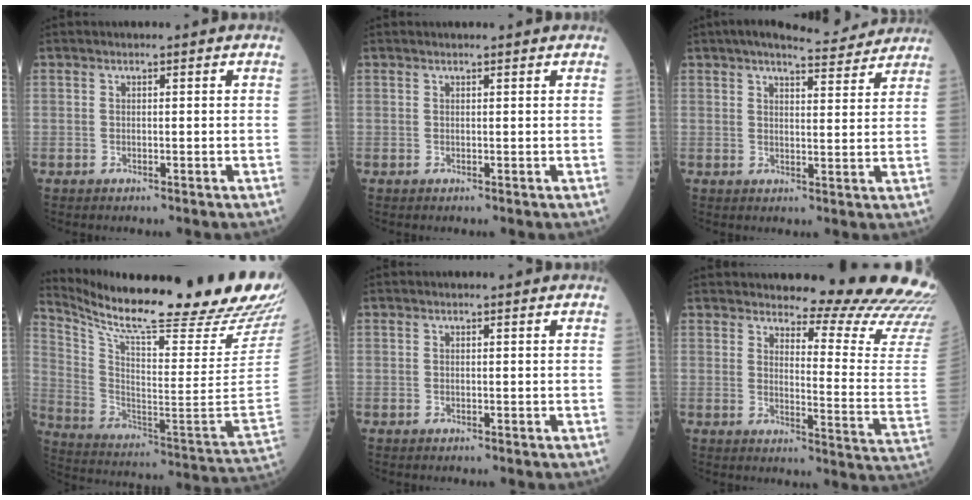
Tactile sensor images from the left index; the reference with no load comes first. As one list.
[{"total": 1.7, "force": [1.6, 0.1, 0.5], "torque": [-0.009, 0.012, 0.020]}, {"total": 9.4, "force": [8.5, 1.6, 3.6], "torque": [-0.053, 0.013, 0.104]}, {"total": 30.8, "force": [26.2, 1.4, 16.0], "torque": [-0.279, -0.106, 0.373]}, {"total": 0.0}, {"total": 18.5, "force": [17.9, -0.3, 4.5], "torque": [-0.058, -0.146, 0.194]}]